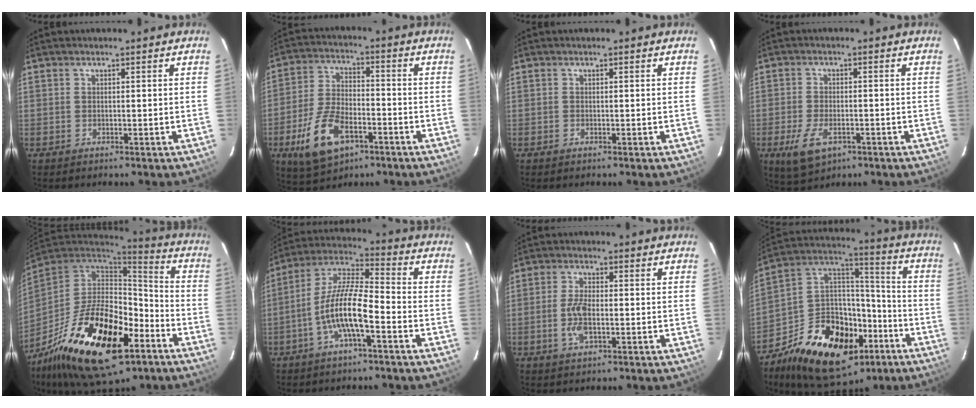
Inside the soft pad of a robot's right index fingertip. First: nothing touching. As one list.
[{"total": 13.5, "force": [-6.4, 6.9, 9.6], "torque": [-0.208, -0.004, -0.109]}, {"total": 0.0}, {"total": 7.5, "force": [-3.4, 3.9, 5.4], "torque": [-0.126, -0.015, -0.056]}, {"total": 29.1, "force": [-14.1, 13.4, 21.6], "torque": [-0.420, -0.032, -0.222]}, {"total": 11.8, "force": [-4.6, 2.7, 10.6], "torque": [-0.216, 0.005, -0.092]}, {"total": 5.5, "force": [-1.4, 2.4, 4.7], "torque": [-0.101, 0.000, -0.026]}, {"total": 24.6, "force": [-12.2, 15.8, 14.5], "torque": [-0.299, 0.044, -0.178]}]